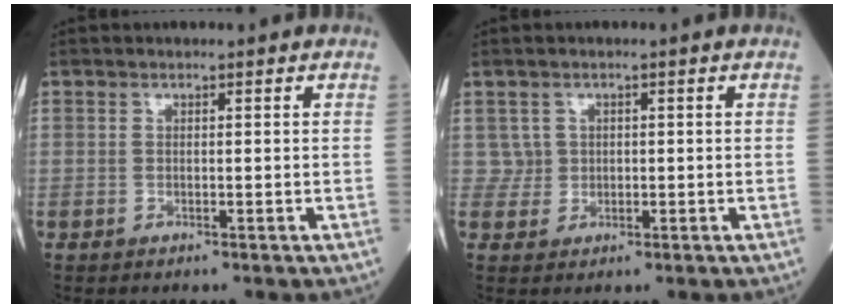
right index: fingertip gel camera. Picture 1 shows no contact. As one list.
[{"total": 1.9, "force": [0.5, 1.8, -0.1], "torque": [0.010, 0.003, 0.007]}]